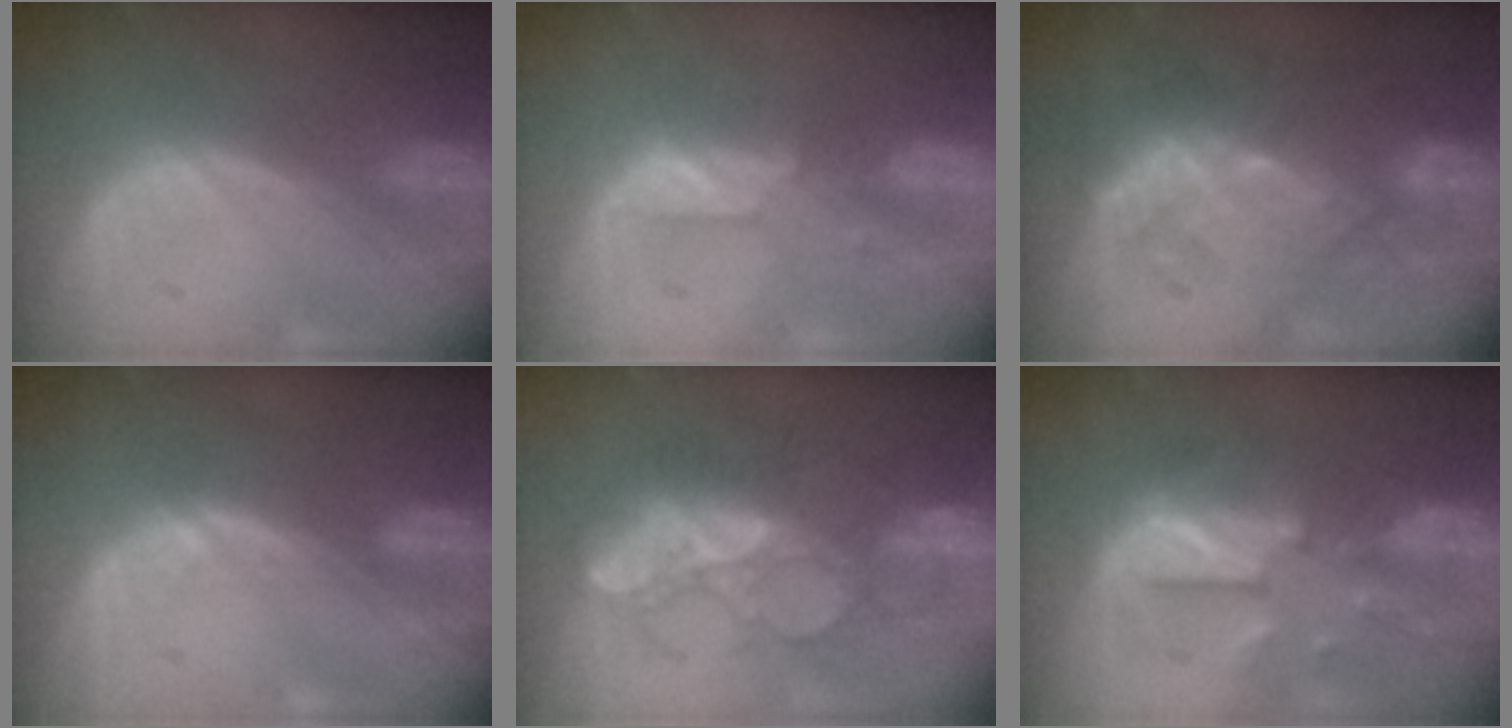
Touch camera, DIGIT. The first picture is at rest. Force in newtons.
{"total": 3.6, "press": 3.5, "slide": 0.5}
{"total": 9.3, "press": 8.6, "slide": 3.4}
{"total": 1.0, "press": 1.0, "slide": 0.2}
{"total": 9.0, "press": 8.8, "slide": 1.7}
{"total": 9.0, "press": 9.0, "slide": 0.4}